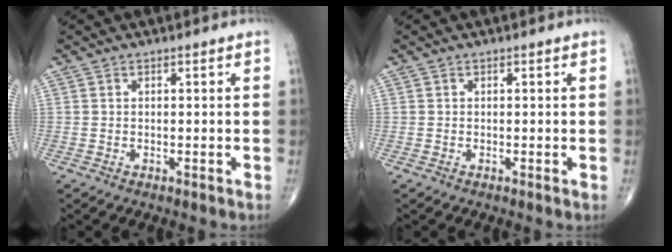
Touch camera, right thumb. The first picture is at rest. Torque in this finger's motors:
{"motor_torque": [-0.23, 0.32, -0.17, 0.03, 0.01]}